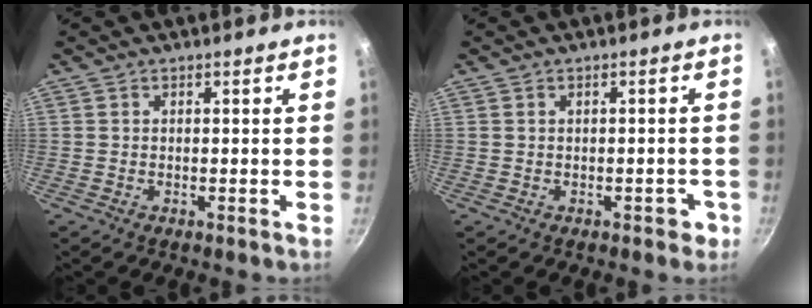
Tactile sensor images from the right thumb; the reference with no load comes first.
{"total": 2.4, "force": [-1.1, 1.5, 1.5], "torque": [0.002, 0.021, -0.004]}